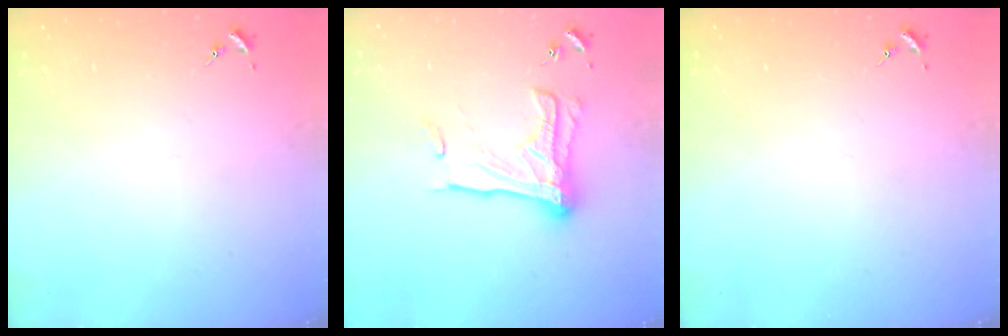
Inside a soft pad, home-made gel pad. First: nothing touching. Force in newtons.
{"total": 17.7, "press": 17.6, "slide": 1.5}
{"total": 0.0}